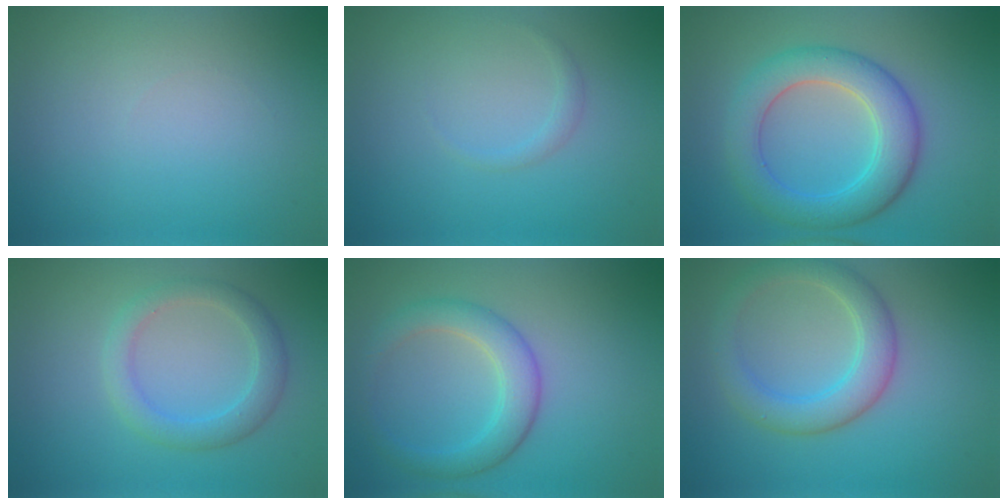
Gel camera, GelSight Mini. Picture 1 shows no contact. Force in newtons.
{"total": 0.8, "press": 0.8, "slide": 0.1}
{"total": 6.2, "press": 6.2, "slide": 0.1}
{"total": 3.0, "press": 2.9, "slide": 0.3}
{"total": 3.9, "press": 3.9, "slide": 0.3}
{"total": 4.4, "press": 4.4, "slide": 0.4}